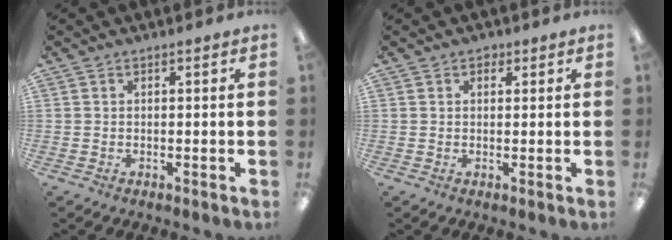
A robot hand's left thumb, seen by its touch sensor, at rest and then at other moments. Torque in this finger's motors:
{"motor_torque": [-0.41, -0.11, -0.12, -0.25, 0.00]}